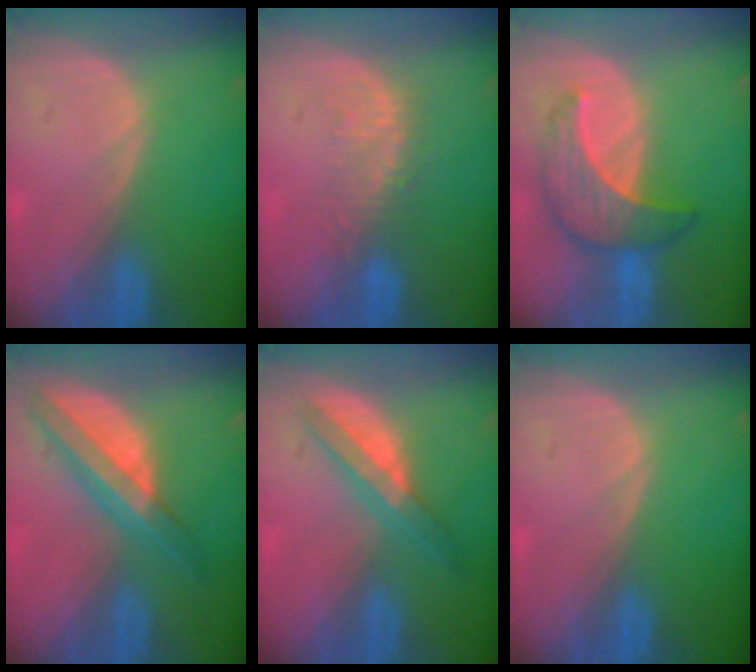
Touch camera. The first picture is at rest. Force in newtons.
{"total": 4.3, "press": 4.0, "slide": 1.6}
{"total": 7.5, "press": 7.5, "slide": 0.3}
{"total": 7.8, "press": 6.6, "slide": 4.1}
{"total": 5.6, "press": 5.2, "slide": 1.9}
{"total": 0.0}